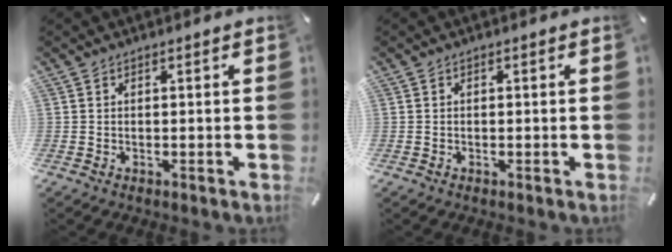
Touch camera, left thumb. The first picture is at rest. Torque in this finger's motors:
{"motor_torque": [-0.07, -0.04, -0.08, 0.01, 0.00]}